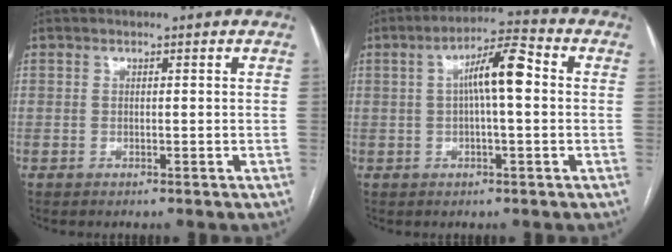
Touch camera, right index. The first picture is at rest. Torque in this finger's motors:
{"motor_torque": [1.36, 0.05, 0.60, 0.16]}